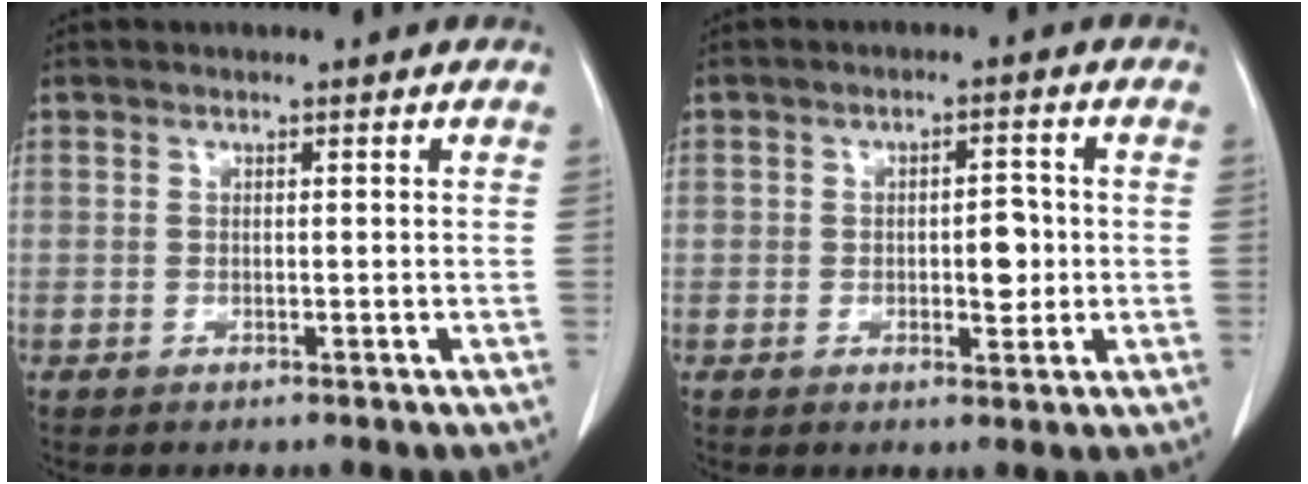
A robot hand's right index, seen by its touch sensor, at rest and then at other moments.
{"total": 4.4, "force": [-0.4, 2.3, 3.7], "torque": [-0.050, 0.008, -0.001]}